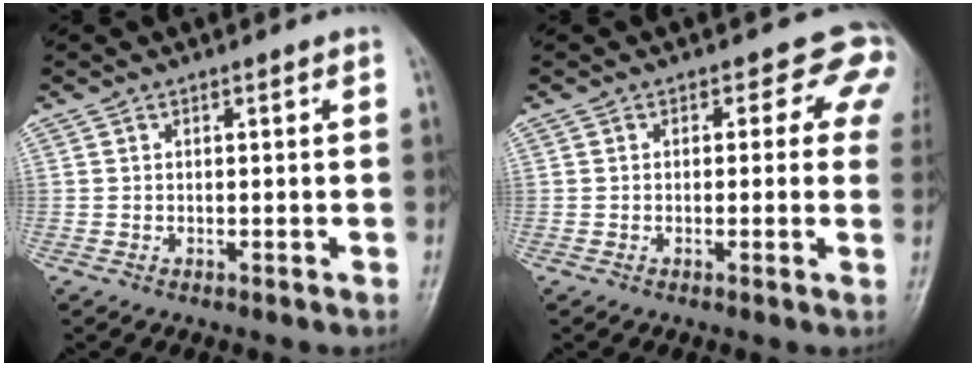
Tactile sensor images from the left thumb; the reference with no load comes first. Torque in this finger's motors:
{"motor_torque": [0.27, 0.30, 0.24, 0.01, 0.07]}